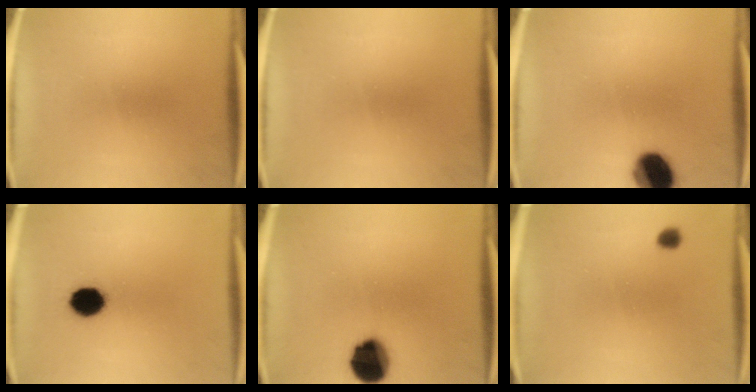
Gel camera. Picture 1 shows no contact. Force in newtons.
{"total": 0.0}
{"total": 11.3}
{"total": 8.0}
{"total": 12.1}
{"total": 1.7}